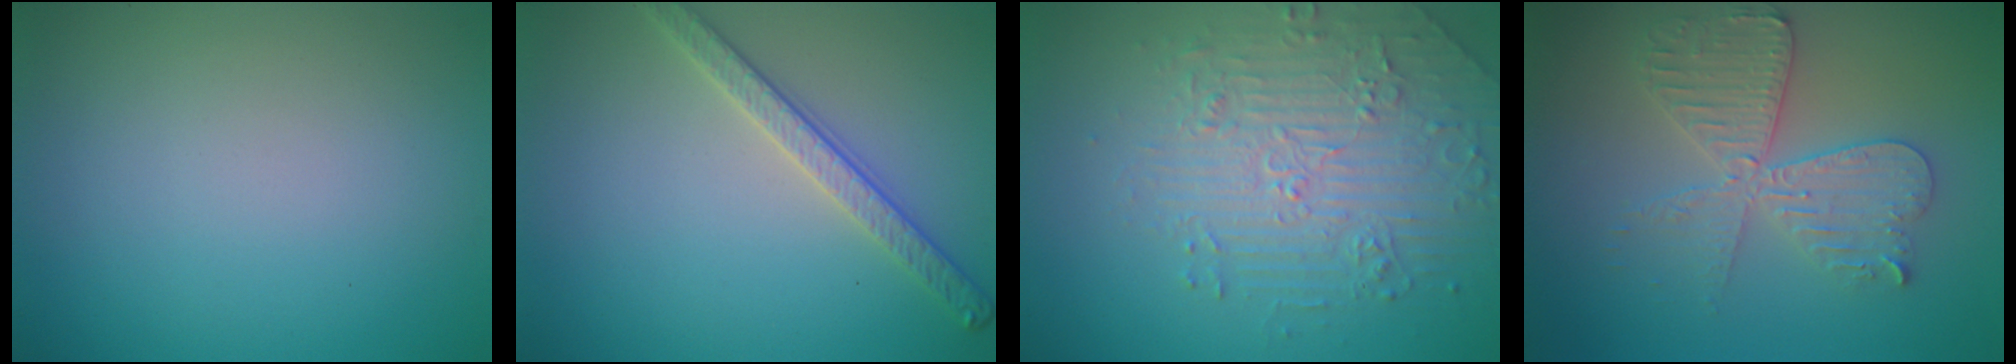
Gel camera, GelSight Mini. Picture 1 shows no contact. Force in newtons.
{"total": 2.8, "press": 2.7, "slide": 0.7}
{"total": 4.4, "press": 4.0, "slide": 1.8}
{"total": 4.5, "press": 4.4, "slide": 0.8}